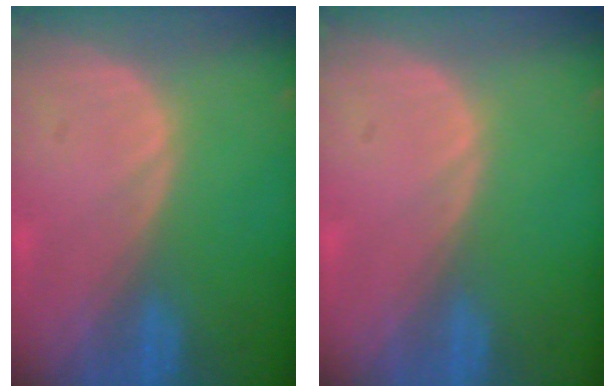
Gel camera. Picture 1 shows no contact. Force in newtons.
{"total": 0.0}